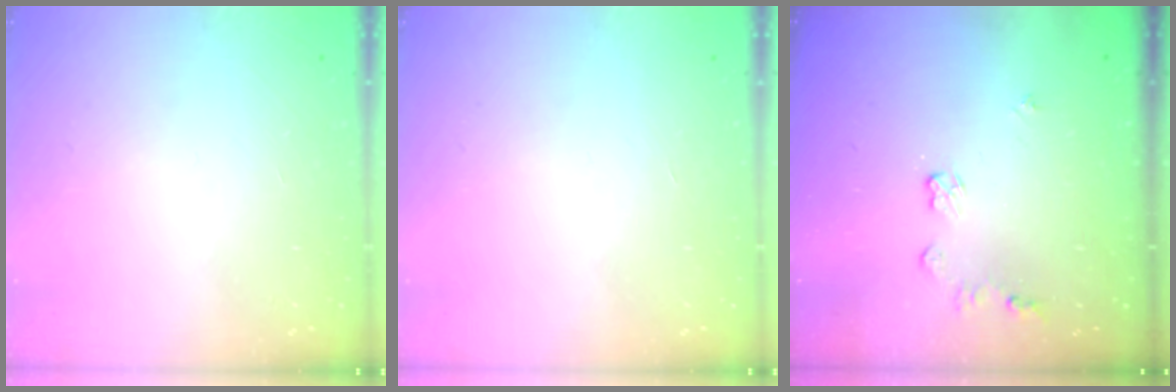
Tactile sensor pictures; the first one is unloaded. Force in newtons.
{"total": 0.0}
{"total": 5.0, "press": 4.9, "slide": 0.2}